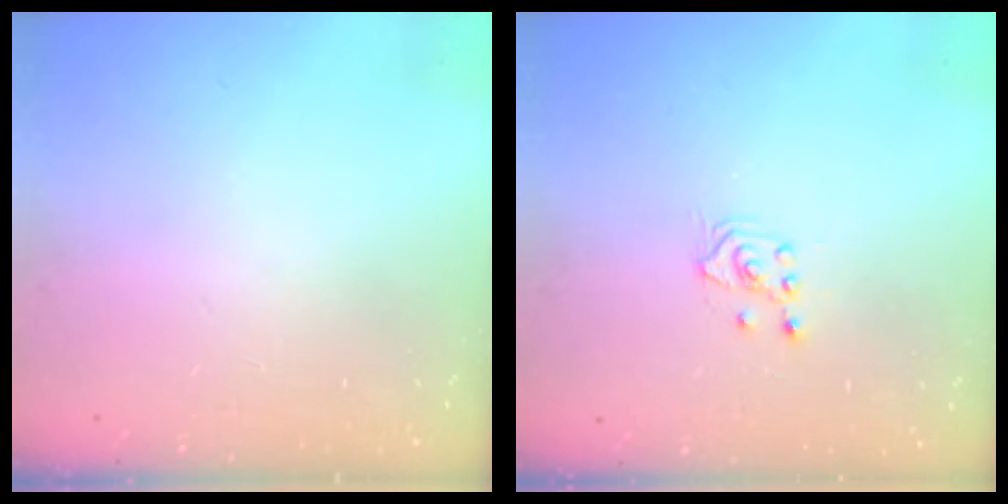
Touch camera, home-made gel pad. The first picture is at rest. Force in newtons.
{"total": 2.5, "press": 2.4, "slide": 0.9}